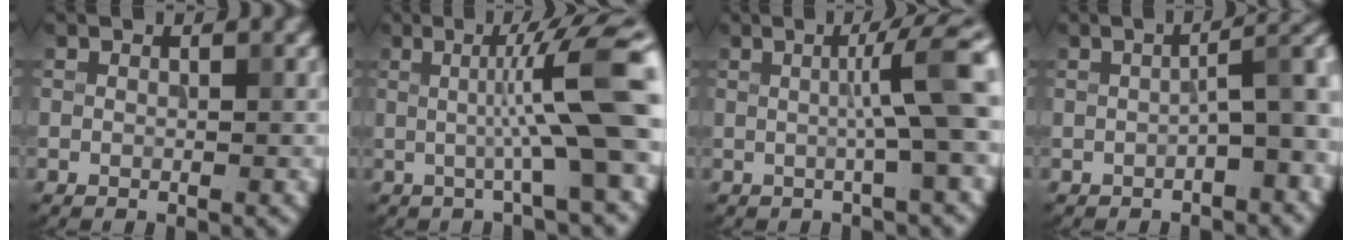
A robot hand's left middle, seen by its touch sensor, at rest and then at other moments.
{"total": 8.2, "force": [0.6, 1.0, 8.1], "torque": [-0.117, 0.006, 0.006]}
{"total": 5.7, "force": [0.5, 0.6, 5.7], "torque": [-0.082, 0.008, 0.003]}
{"total": 4.6, "force": [-0.7, 1.2, 4.4], "torque": [-0.060, 0.013, -0.012]}